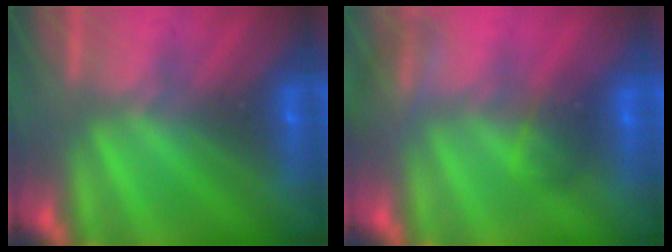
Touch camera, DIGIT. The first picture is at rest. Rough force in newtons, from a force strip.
{"total": 3.3}